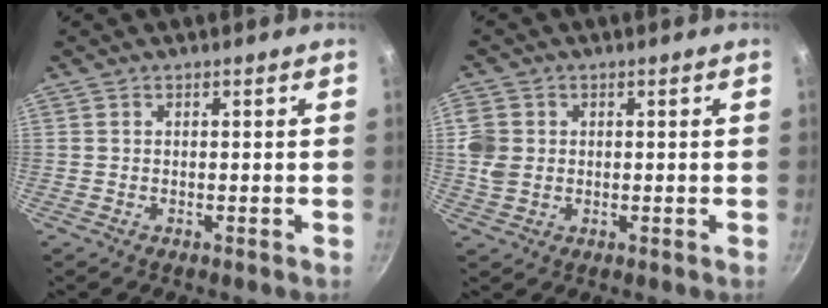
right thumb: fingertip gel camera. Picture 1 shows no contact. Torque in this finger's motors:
{"motor_torque": [0.32, 1.35, 0.51, 0.57, 0.01]}